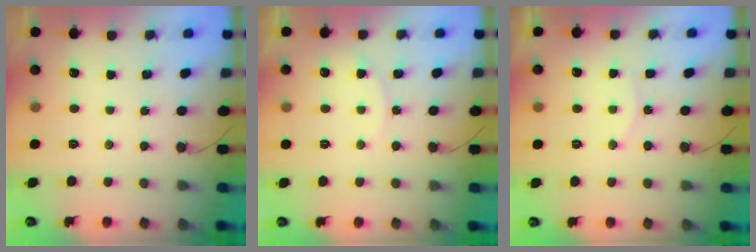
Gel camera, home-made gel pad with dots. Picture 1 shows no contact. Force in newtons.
{"total": 4.7, "press": 4.6, "slide": 0.5}
{"total": 7.3, "press": 7.3, "slide": 0.4}